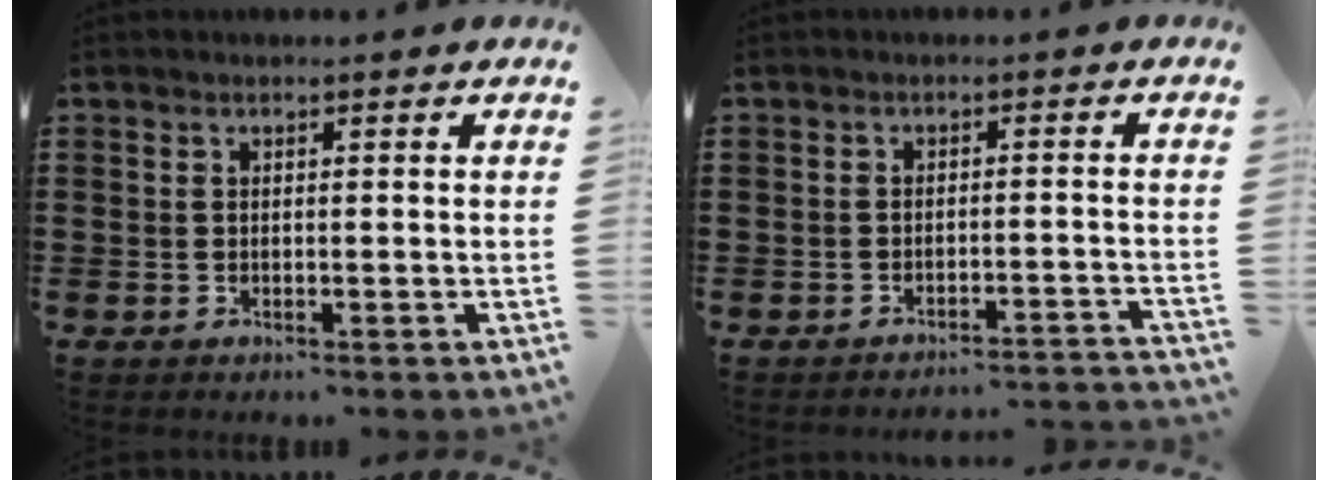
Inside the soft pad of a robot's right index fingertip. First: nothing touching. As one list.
[{"total": 2.7, "force": [-2.7, -0.1, 0.0], "torque": [-0.006, -0.003, -0.058]}]